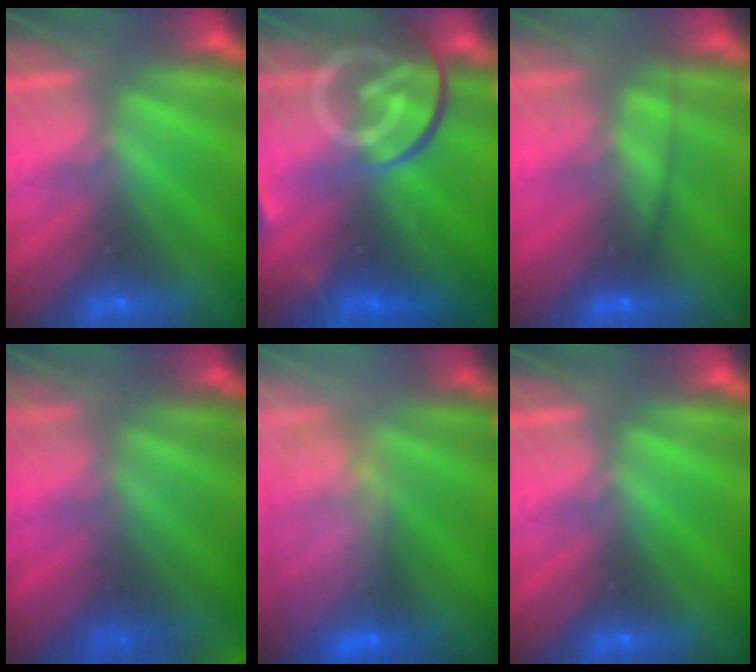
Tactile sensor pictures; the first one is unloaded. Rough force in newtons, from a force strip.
{"total": 7.7}
{"total": 2.4}
{"total": 8.0}
{"total": 7.5}
{"total": 0.0}